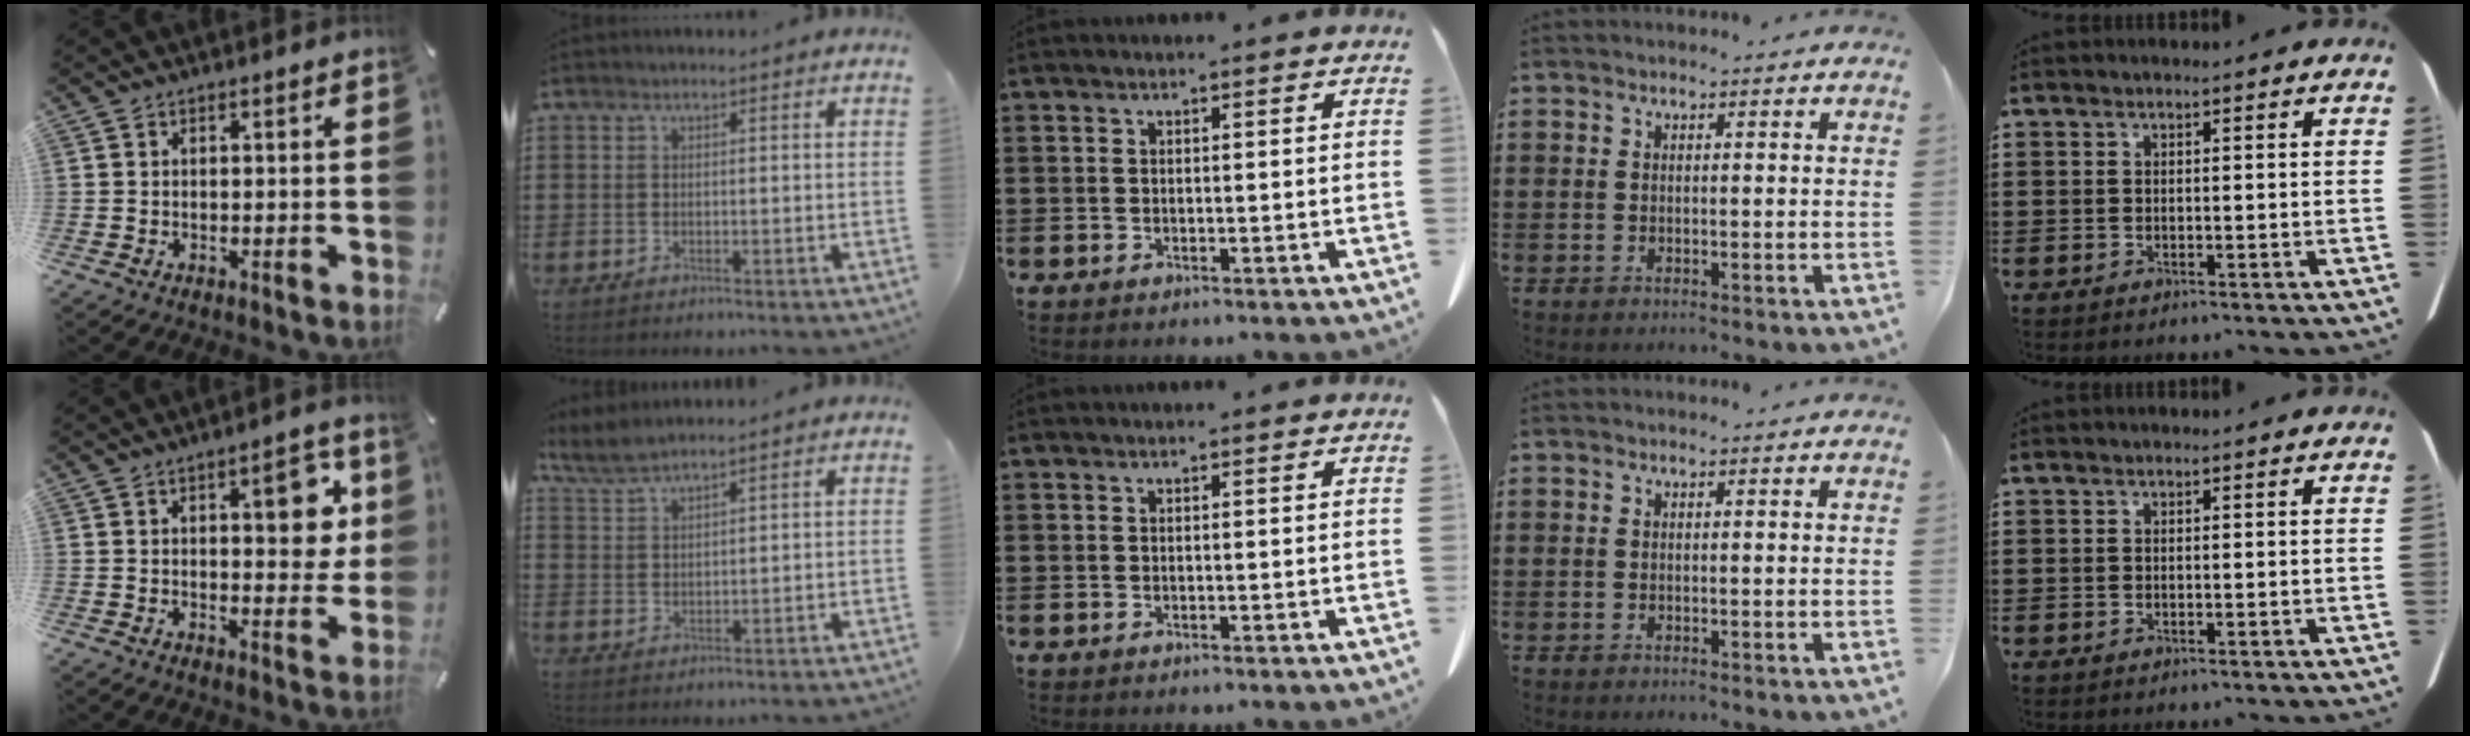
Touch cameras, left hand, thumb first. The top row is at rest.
{"thumb": {"total": 10.6, "force": [3.5, 4.6, 8.9], "torque": [-0.099, -0.016, 0.048]}, "index": {"total": 2.6, "force": [2.3, 0.3, 1.1], "torque": [-0.029, -0.002, 0.045]}}